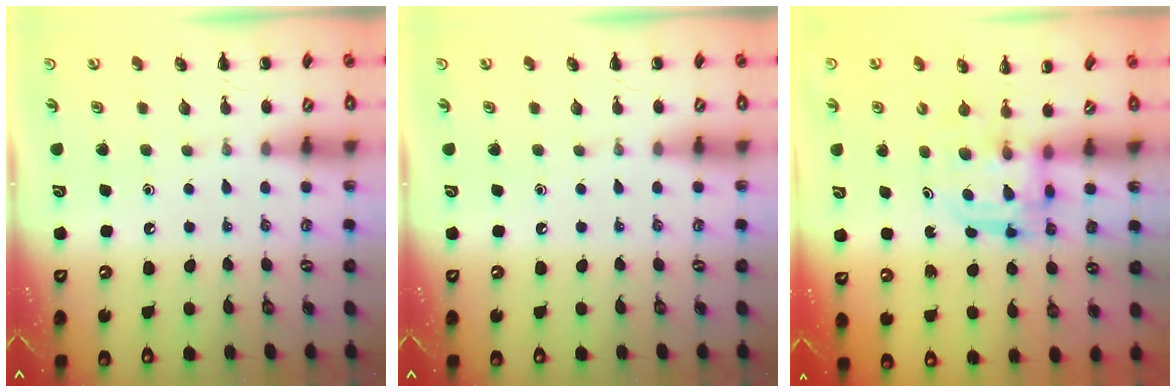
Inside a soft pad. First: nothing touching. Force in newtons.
{"total": 0.0}
{"total": 3.3, "press": 3.3, "slide": 0.2}